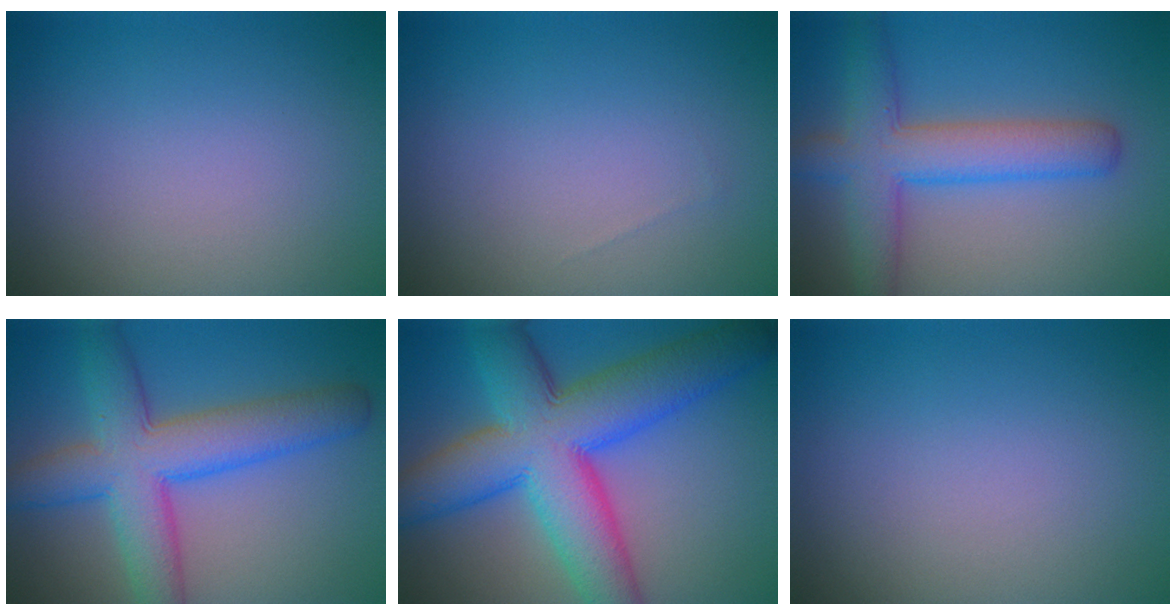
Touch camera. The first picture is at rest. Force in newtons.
{"total": 0.0}
{"total": 5.9, "press": 5.9, "slide": 0.3}
{"total": 7.9, "press": 7.9, "slide": 0.2}
{"total": 12.4, "press": 12.4, "slide": 0.3}
{"total": 0.0}